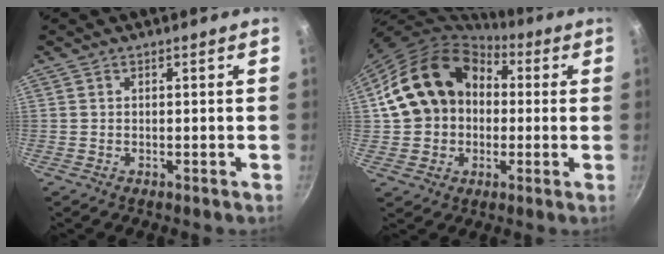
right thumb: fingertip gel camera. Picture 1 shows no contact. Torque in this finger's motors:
{"motor_torque": [1.20, 3.81, 0.91, -0.82, 0.63]}